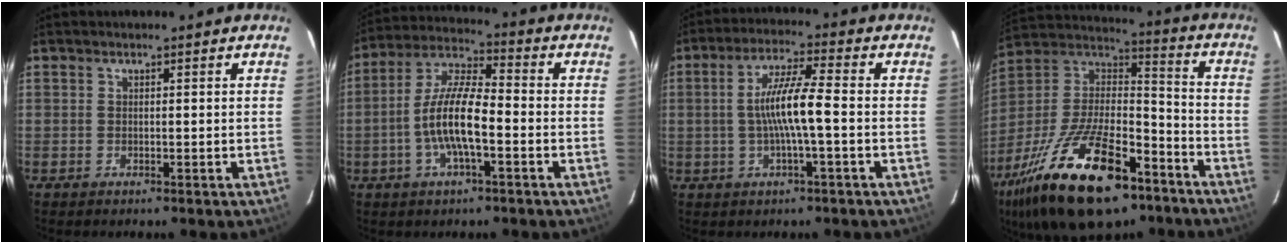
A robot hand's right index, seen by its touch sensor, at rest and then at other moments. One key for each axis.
{"total": 11.3, "fx": -3.2, "fy": 3.0, "fz": 10.4, "tx": -0.216, "ty": 0.003, "tz": -0.064}
{"total": 7.9, "fx": -1.0, "fy": -0.1, "fz": 7.8, "tx": -0.152, "ty": 0.004, "tz": -0.017}
{"total": 28.4, "fx": -17.0, "fy": 12.0, "fz": 19.3, "tx": -0.380, "ty": -0.018, "tz": -0.275}